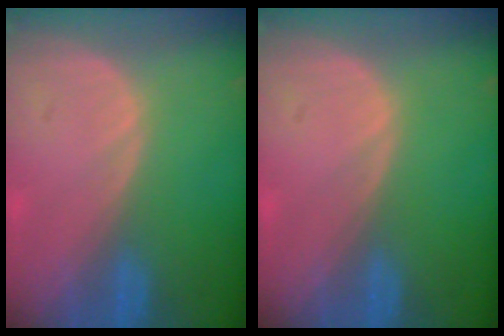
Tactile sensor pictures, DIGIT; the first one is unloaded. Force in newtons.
{"total": 0.0}